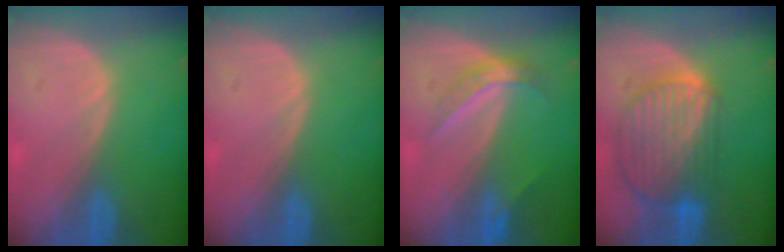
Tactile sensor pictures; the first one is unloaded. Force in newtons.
{"total": 0.0}
{"total": 4.5, "press": 4.0, "slide": 2.1}
{"total": 10.2, "press": 8.7, "slide": 5.3}